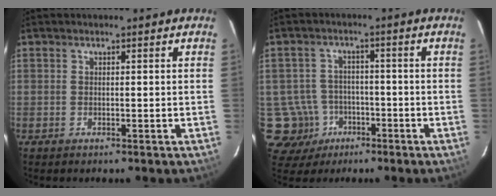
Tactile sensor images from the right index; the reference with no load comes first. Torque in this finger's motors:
{"motor_torque": [0.16, -0.03, -0.71, -0.21]}